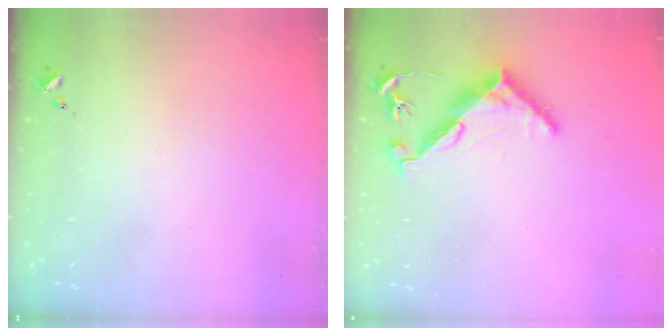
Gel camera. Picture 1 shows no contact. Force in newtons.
{"total": 11.7, "press": 11.7, "slide": 1.0}